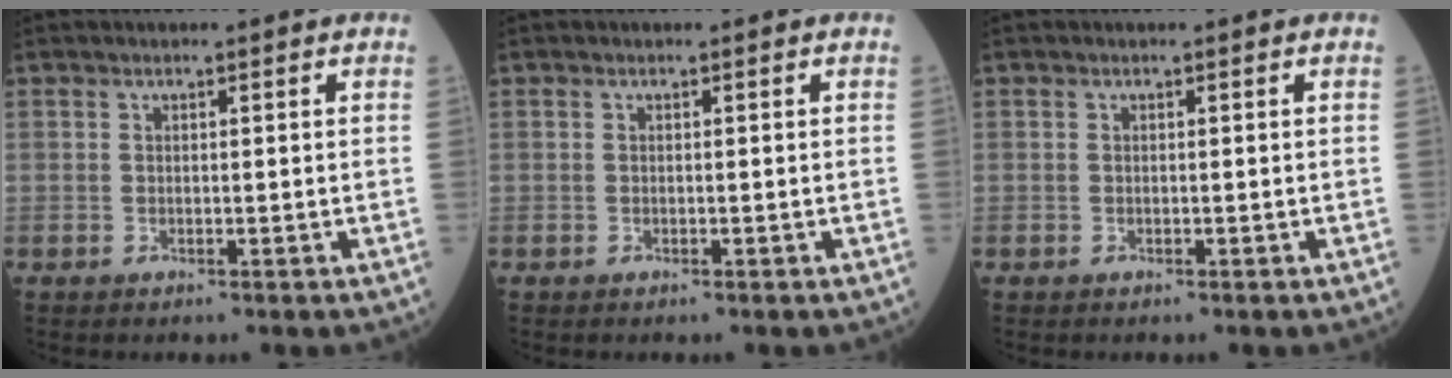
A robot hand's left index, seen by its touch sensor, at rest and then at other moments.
{"total": 0.0}
{"total": 0.0}